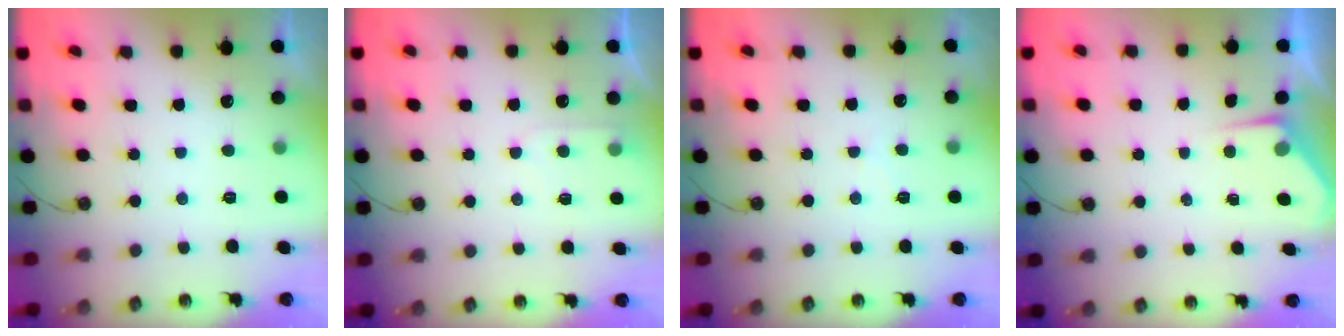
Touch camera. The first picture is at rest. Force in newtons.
{"total": 5.1, "press": 5.1, "slide": 0.6}
{"total": 4.7, "press": 4.6, "slide": 0.7}
{"total": 2.9, "press": 2.9, "slide": 0.5}